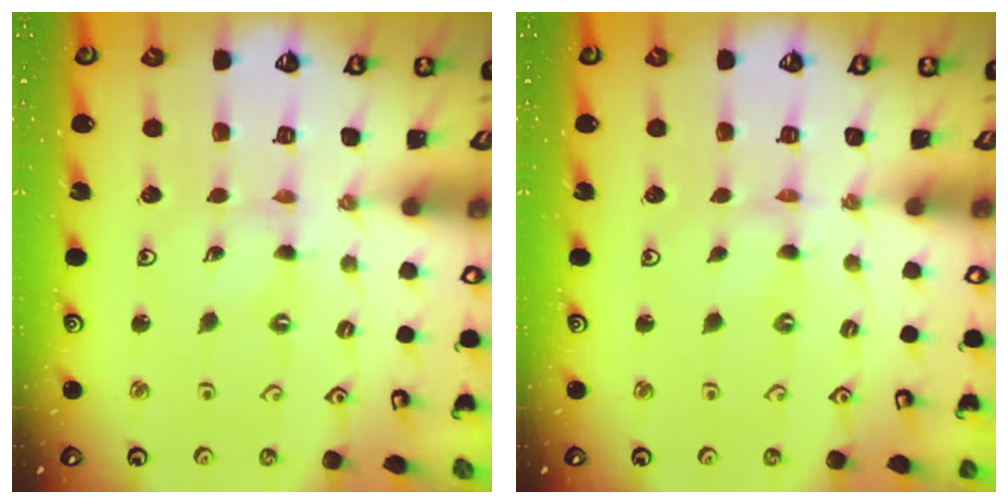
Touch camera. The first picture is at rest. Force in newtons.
{"total": 0.0}